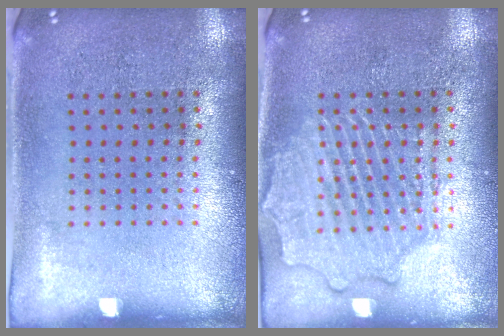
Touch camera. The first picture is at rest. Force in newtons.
{"total": 3.1, "press": 3.1, "slide": 0.3}